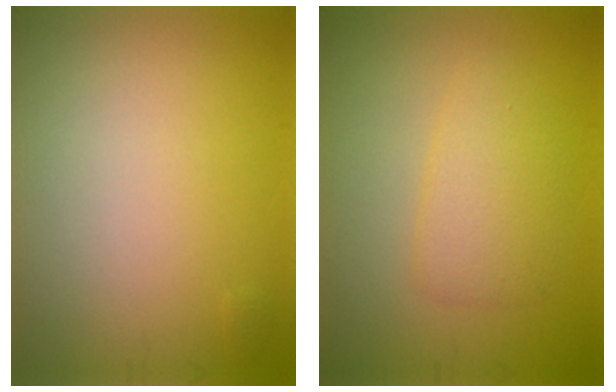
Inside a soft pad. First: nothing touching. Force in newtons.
{"total": 2.8, "press": 2.8, "slide": 0.1}